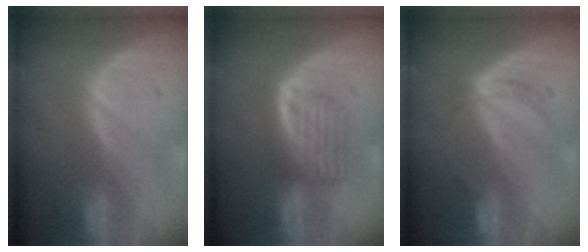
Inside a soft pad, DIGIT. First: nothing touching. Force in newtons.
{"total": 5.7, "press": 5.3, "slide": 2.3}
{"total": 3.2, "press": 2.9, "slide": 1.3}